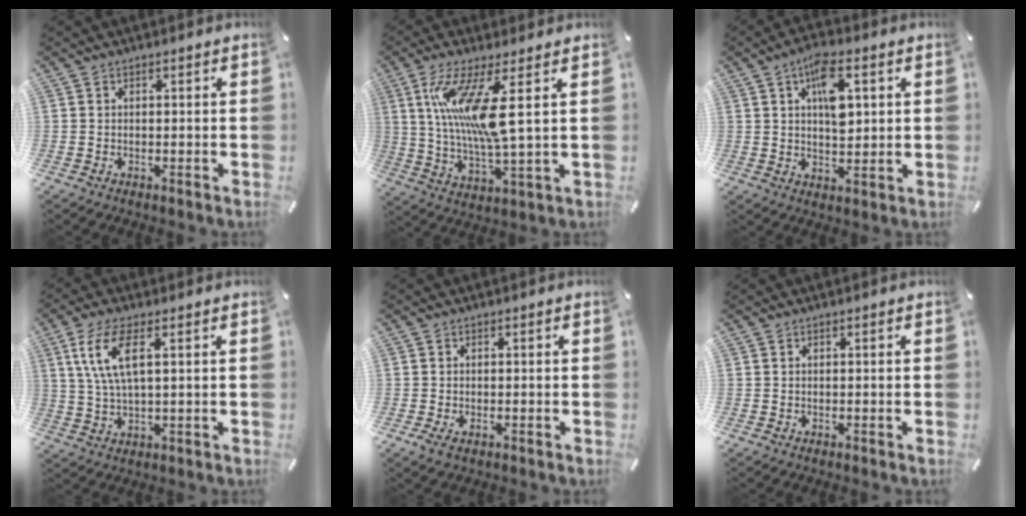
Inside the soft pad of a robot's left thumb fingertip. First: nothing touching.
{"total": 15.2, "force": [4.2, 3.2, 14.3], "torque": [-0.285, -0.015, 0.066]}
{"total": 9.9, "force": [3.4, 5.1, 7.8], "torque": [-0.119, -0.005, 0.054]}
{"total": 9.2, "force": [3.7, 3.1, 7.9], "torque": [-0.174, -0.001, 0.062]}
{"total": 1.3, "force": [-0.4, 0.7, 1.1], "torque": [-0.020, 0.000, -0.006]}
{"total": 0.0}